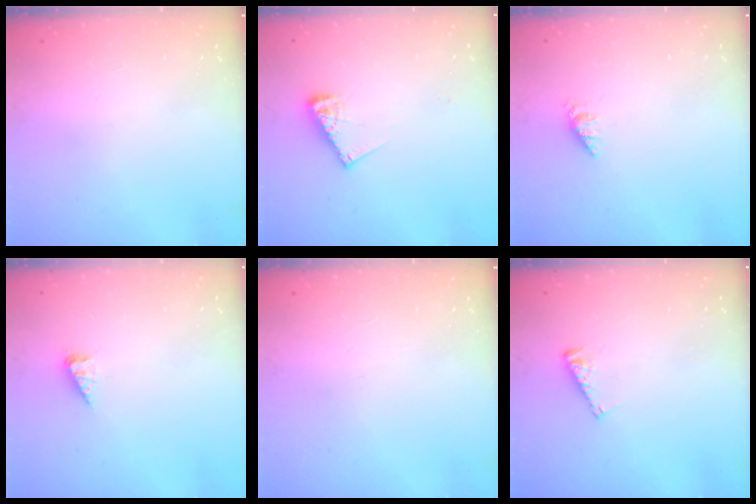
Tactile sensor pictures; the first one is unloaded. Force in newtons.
{"total": 8.0, "press": 8.0, "slide": 0.3}
{"total": 2.6, "press": 2.6, "slide": 0.3}
{"total": 3.9, "press": 3.9, "slide": 0.5}
{"total": 0.0}
{"total": 4.2, "press": 4.2, "slide": 0.7}